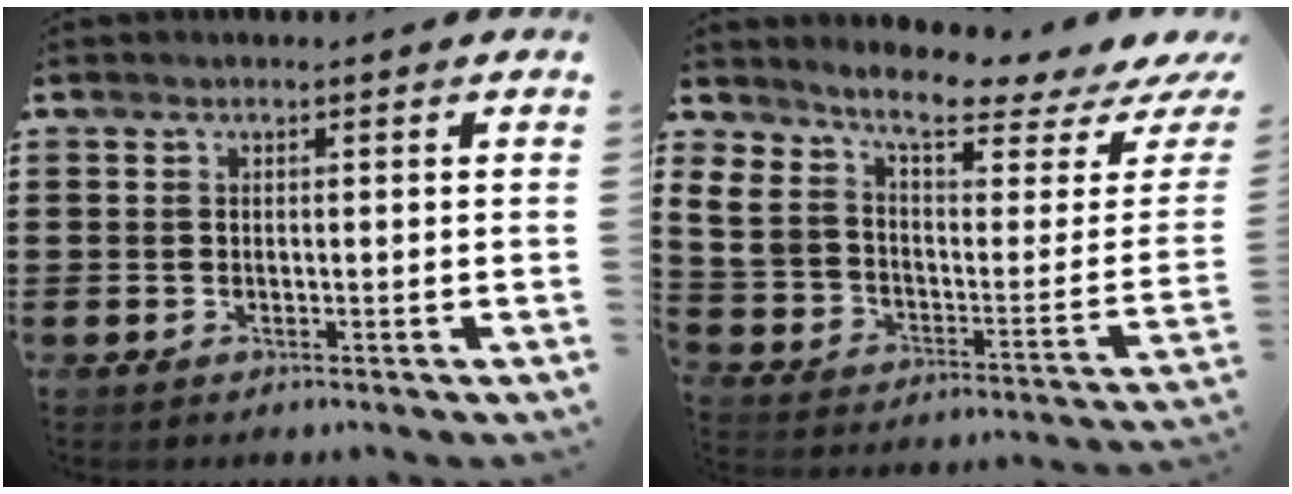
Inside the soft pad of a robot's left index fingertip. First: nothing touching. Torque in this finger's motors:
{"motor_torque": [2.14, 0.00, 0.46, 0.21]}